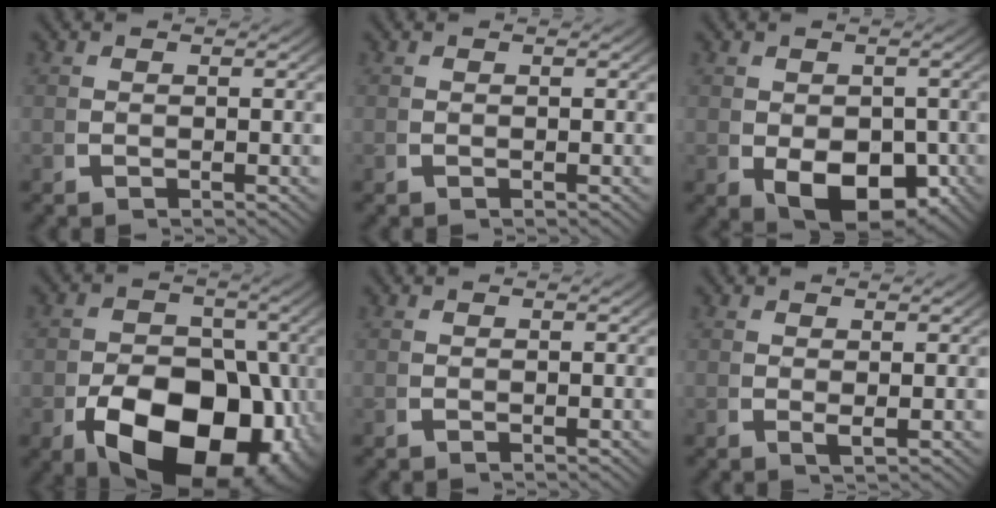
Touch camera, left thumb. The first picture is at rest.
{"total": 0.0}
{"total": 6.9, "force": [-1.2, 4.5, 5.1], "torque": [-0.103, -0.049, 0.007]}
{"total": 16.8, "force": [-3.8, 11.2, 11.9], "torque": [-0.192, -0.073, -0.032]}
{"total": 0.0}
{"total": 1.0, "force": [0.8, -0.1, 0.6], "torque": [-0.012, -0.002, 0.016]}